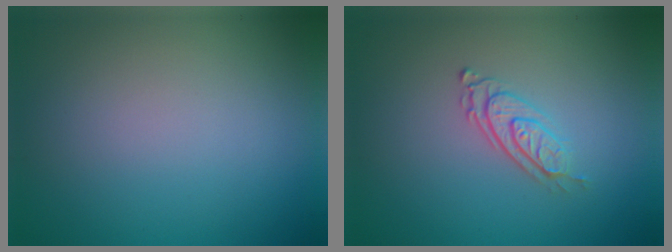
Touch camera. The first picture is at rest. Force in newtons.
{"total": 2.8, "press": 2.0, "slide": 2.0}